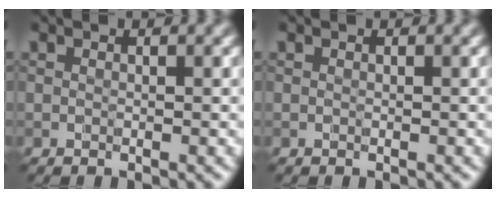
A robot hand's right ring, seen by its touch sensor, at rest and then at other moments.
{"total": 0.0}